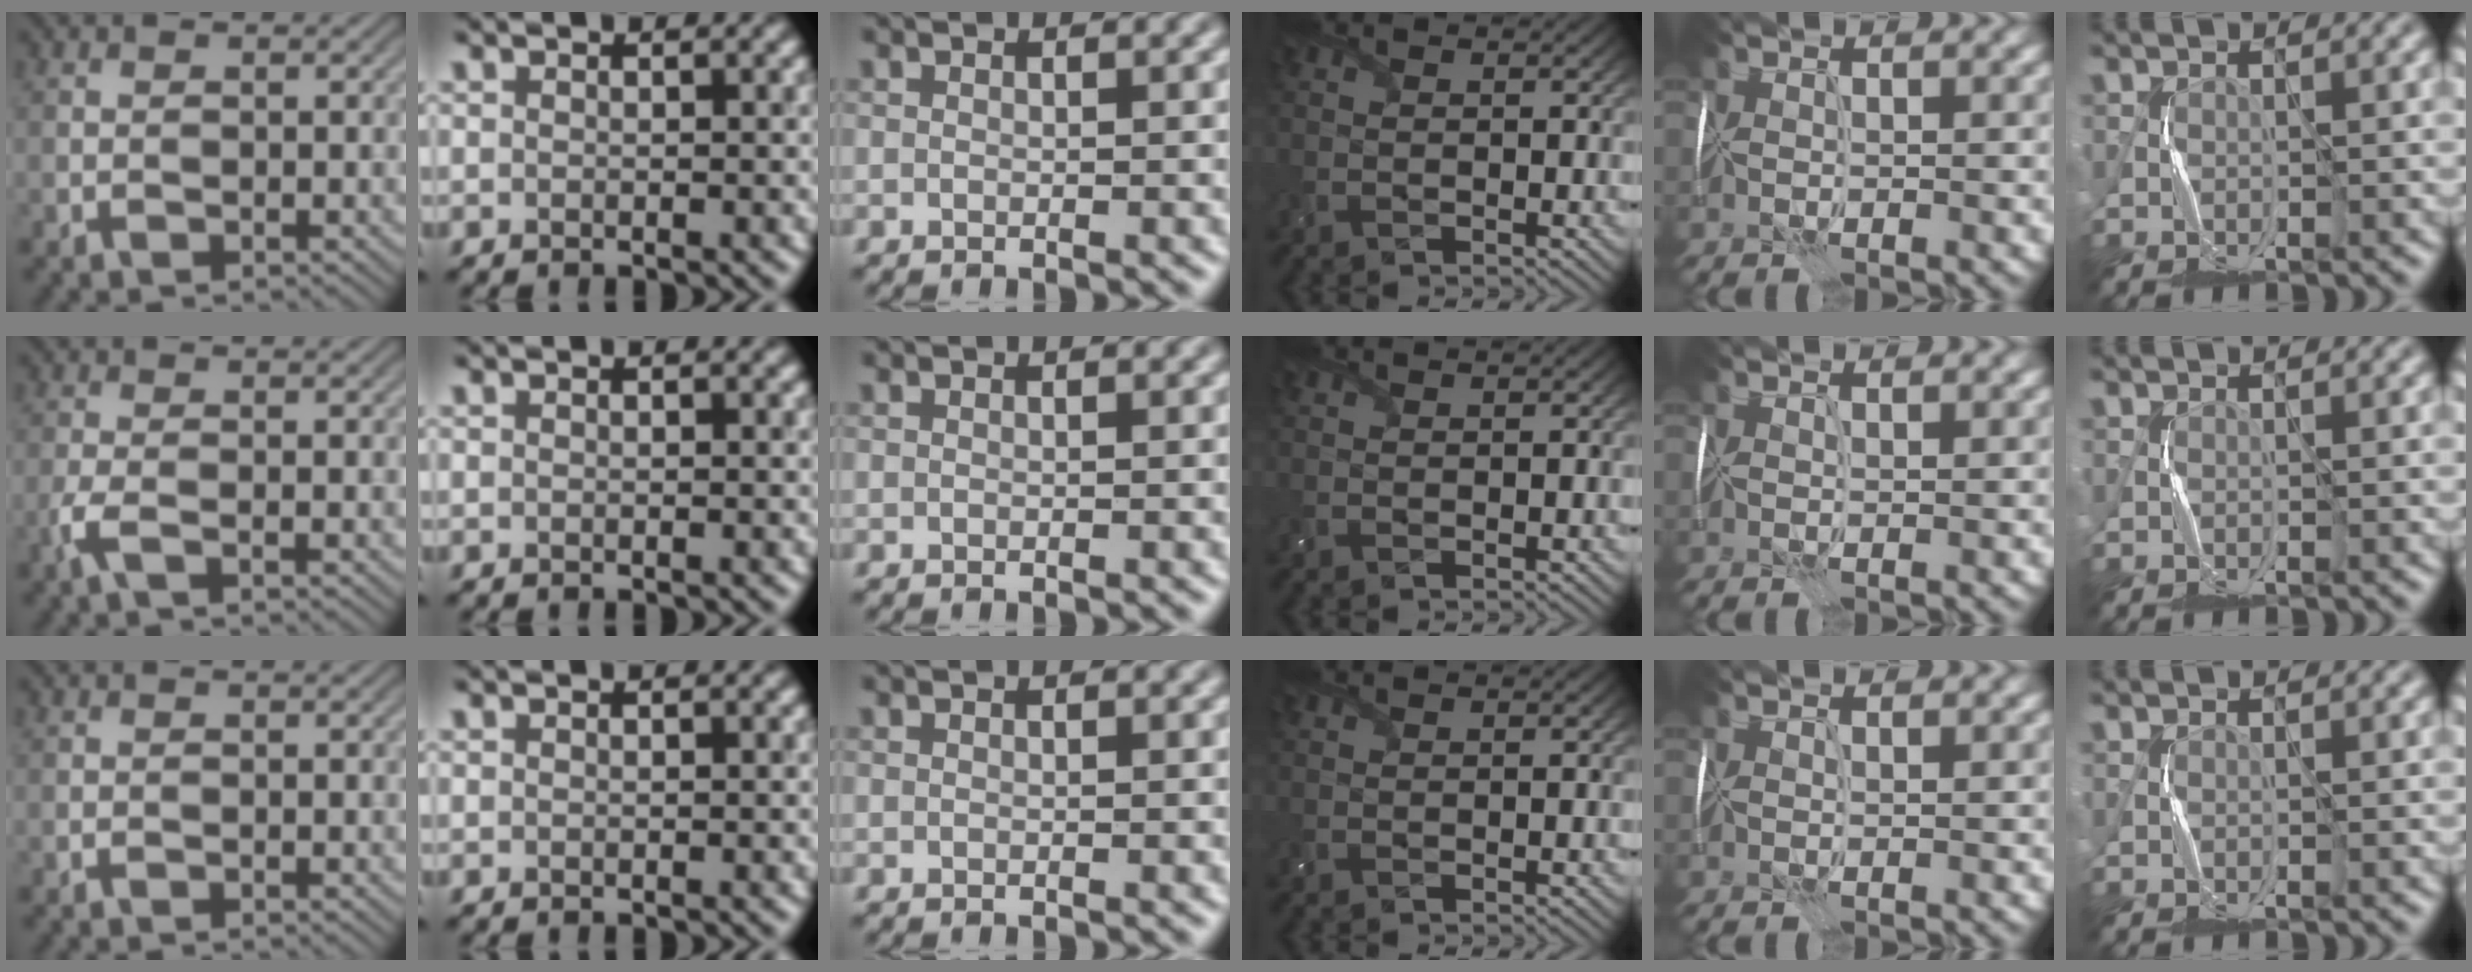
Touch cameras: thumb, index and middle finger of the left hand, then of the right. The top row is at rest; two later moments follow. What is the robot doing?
{"motion": "fold", "object": "tissue"}